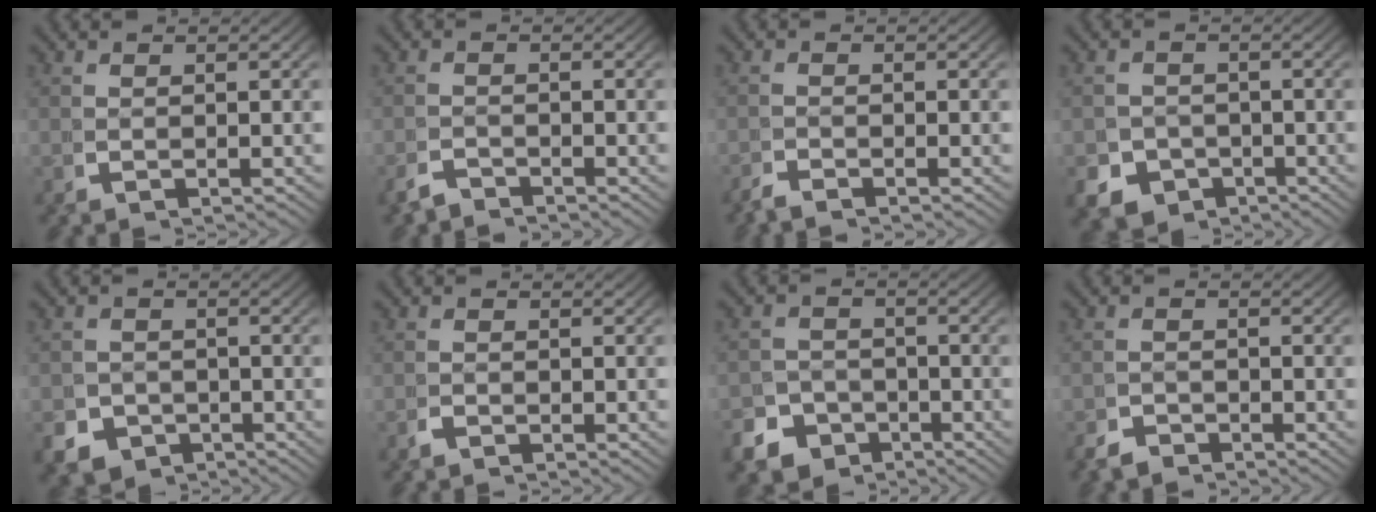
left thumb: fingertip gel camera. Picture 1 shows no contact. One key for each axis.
{"total": 1.7, "fx": -1.7, "fy": 0.2, "fz": 0.1, "tx": 0.002, "ty": -0.009, "tz": -0.032}
{"total": 1.2, "fx": -1.2, "fy": -0.2, "fz": 0.1, "tx": 0.007, "ty": -0.002, "tz": -0.030}
{"total": 7.0, "fx": -4.1, "fy": 5.2, "fz": 2.2, "tx": -0.034, "ty": -0.032, "tz": -0.063}
{"total": 5.9, "fx": -3.6, "fy": 4.3, "fz": 1.8, "tx": -0.030, "ty": -0.029, "tz": -0.054}
{"total": 0.7, "fx": -0.6, "fy": 0.1, "fz": 0.1, "tx": -0.004, "ty": -0.004, "tz": -0.014}
{"total": 7.0, "fx": -4.9, "fy": 4.7, "fz": 1.7, "tx": -0.006, "ty": -0.027, "tz": -0.083}
{"total": 1.9, "fx": -1.8, "fy": 0.4, "fz": -0.1, "tx": 0.008, "ty": -0.013, "tz": -0.032}